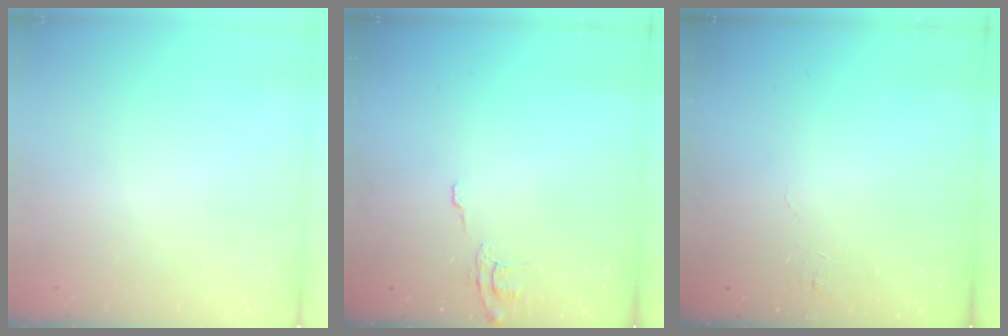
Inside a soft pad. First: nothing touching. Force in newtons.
{"total": 5.8, "press": 5.8, "slide": 0.5}
{"total": 4.6, "press": 4.5, "slide": 0.4}